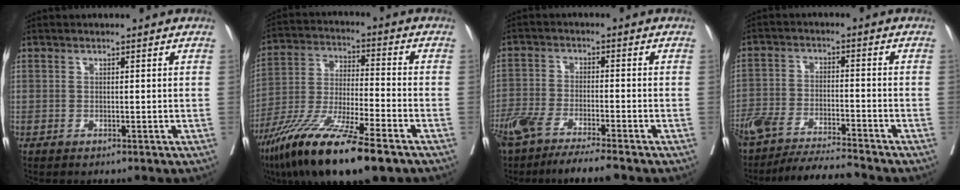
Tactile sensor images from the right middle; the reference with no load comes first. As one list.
[{"total": 17.3, "force": [-11.2, 1.8, 13.1], "torque": [-0.255, -0.048, -0.205]}, {"total": 10.5, "force": [-8.5, 0.8, 6.2], "torque": [-0.107, -0.021, -0.144]}, {"total": 11.0, "force": [-10.3, 0.0, 3.8], "torque": [-0.061, -0.003, -0.176]}]